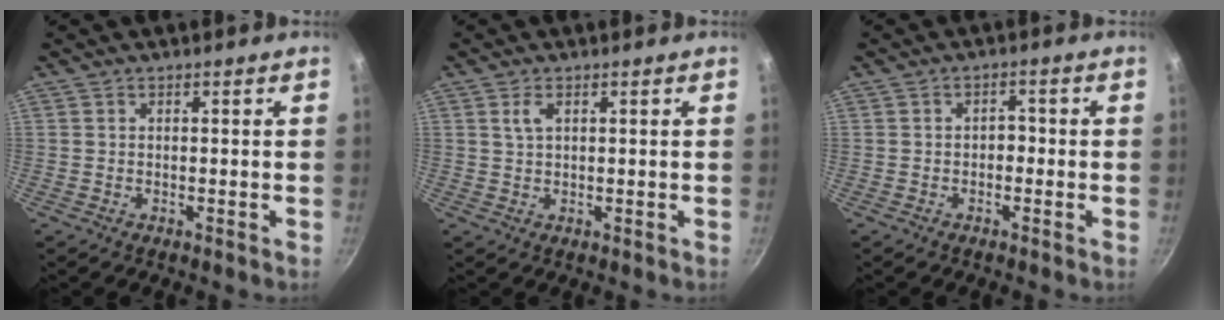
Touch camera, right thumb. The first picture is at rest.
{"total": 2.1, "force": [0.9, 1.0, 1.6], "torque": [-0.036, 0.002, 0.022]}
{"total": 2.0, "force": [-0.6, 1.4, 1.2], "torque": [-0.001, 0.010, -0.015]}